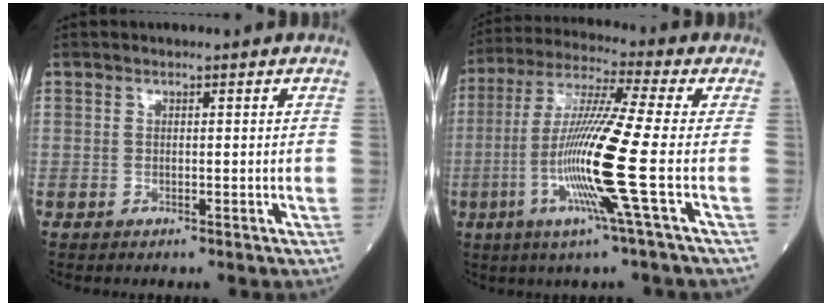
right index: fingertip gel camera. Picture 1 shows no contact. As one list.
[{"total": 14.2, "force": [-3.5, -1.8, 13.7], "torque": [-0.271, -0.016, -0.080]}]